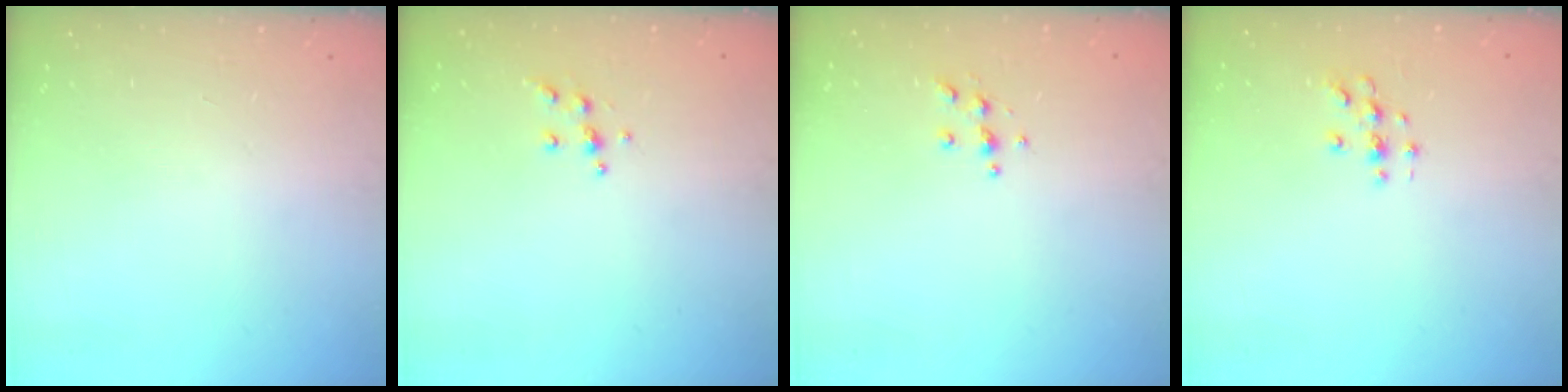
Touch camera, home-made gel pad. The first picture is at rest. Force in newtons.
{"total": 5.2, "press": 5.2, "slide": 0.6}
{"total": 4.4, "press": 4.4, "slide": 0.4}
{"total": 3.0, "press": 3.0, "slide": 0.3}